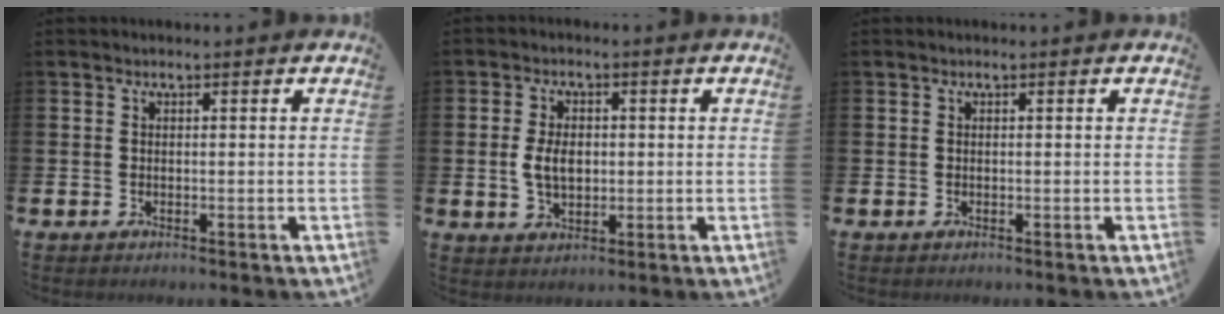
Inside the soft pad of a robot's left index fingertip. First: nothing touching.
{"total": 4.4, "force": [0.2, 2.8, 3.4], "torque": [-0.062, 0.002, -0.003]}
{"total": 0.0}